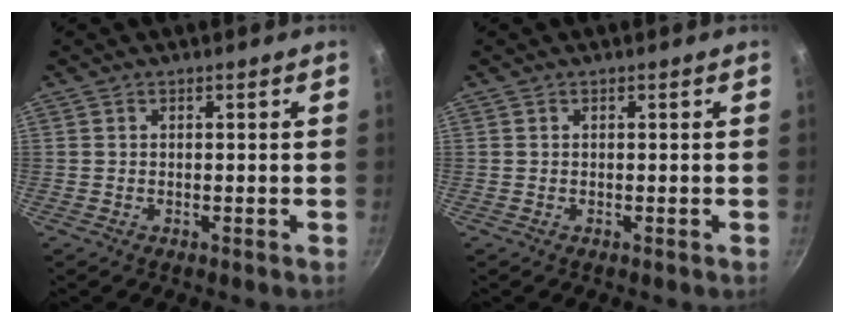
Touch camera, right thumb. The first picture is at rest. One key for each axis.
{"total": 0.0}